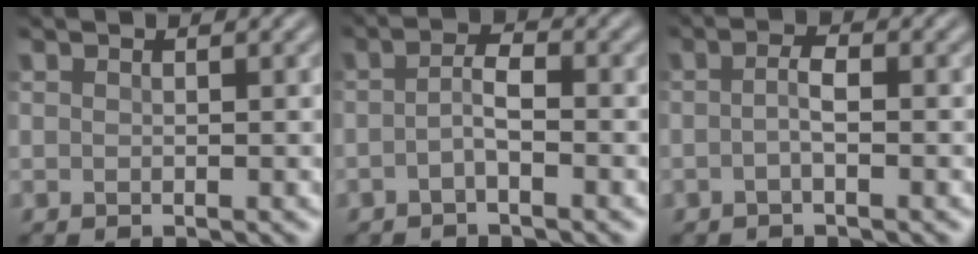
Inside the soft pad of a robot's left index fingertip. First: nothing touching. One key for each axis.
{"total": 2.0, "fx": -1.0, "fy": 0.5, "fz": 1.6, "tx": -0.034, "ty": 0.005, "tz": -0.025}
{"total": 1.7, "fx": -0.6, "fy": 0.4, "fz": 1.5, "tx": -0.032, "ty": 0.003, "tz": -0.017}